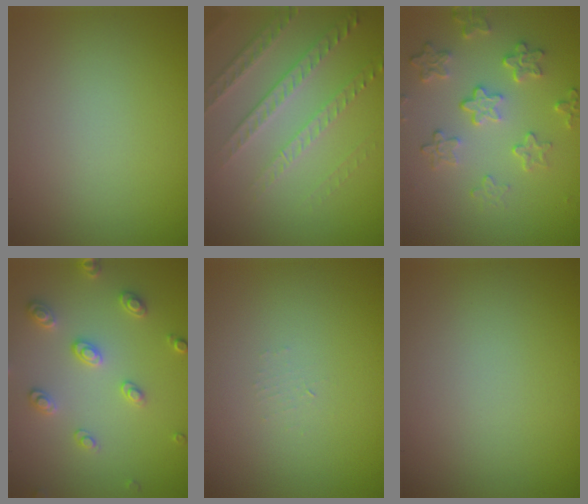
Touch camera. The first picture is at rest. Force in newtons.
{"total": 3.7, "press": 3.1, "slide": 1.9}
{"total": 4.4, "press": 3.3, "slide": 2.9}
{"total": 2.8, "press": 2.8, "slide": 0.2}
{"total": 0.7, "press": 0.7, "slide": 0.1}
{"total": 0.0}